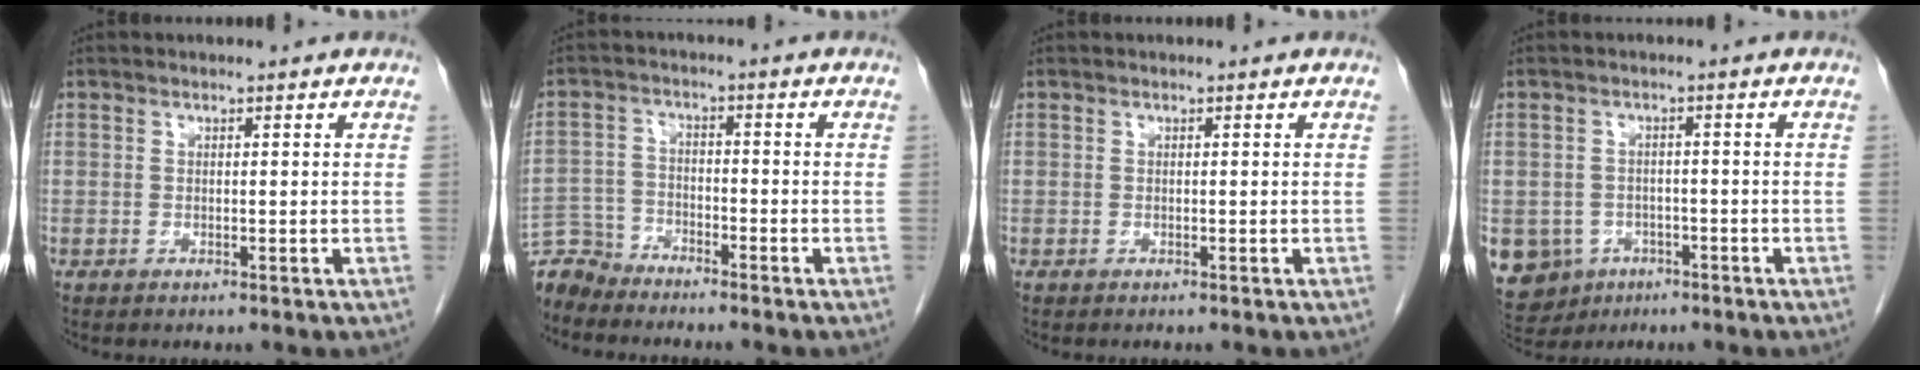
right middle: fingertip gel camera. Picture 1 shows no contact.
{"total": 4.9, "force": [-4.8, 0.7, -0.7], "torque": [0.016, -0.003, -0.094]}
{"total": 0.0}
{"total": 9.1, "force": [-4.3, 7.8, 1.9], "torque": [-0.058, 0.004, -0.055]}